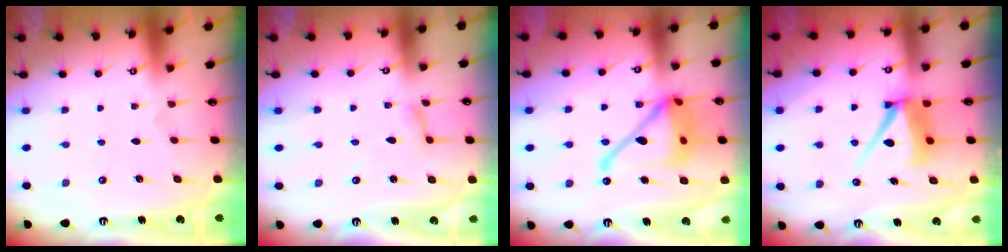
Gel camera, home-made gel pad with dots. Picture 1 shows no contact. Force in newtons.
{"total": 2.8, "press": 2.8, "slide": 0.2}
{"total": 19.7, "press": 19.6, "slide": 2.0}
{"total": 8.5, "press": 8.4, "slide": 1.0}